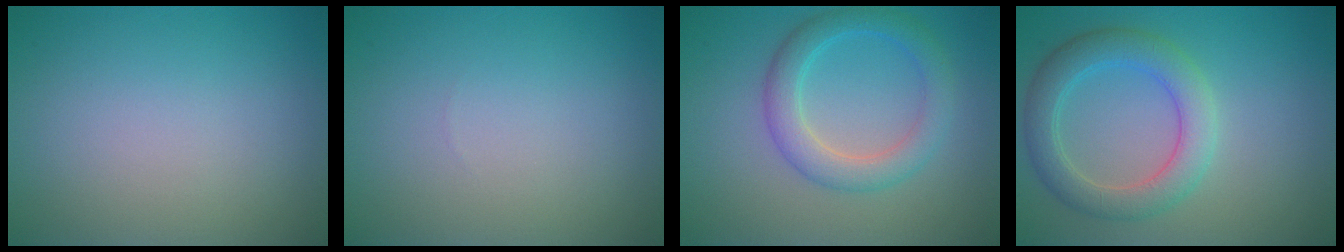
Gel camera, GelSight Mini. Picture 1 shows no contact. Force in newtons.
{"total": 0.0}
{"total": 3.8, "press": 3.8, "slide": 0.1}
{"total": 4.6, "press": 4.6, "slide": 0.3}